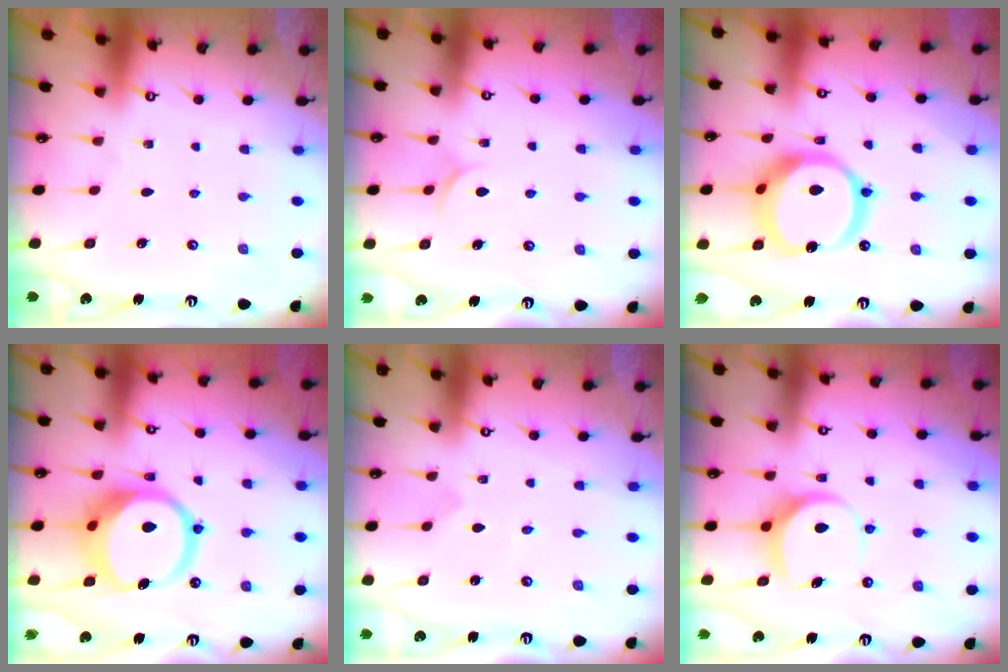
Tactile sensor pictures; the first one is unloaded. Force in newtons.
{"total": 5.4, "press": 5.4, "slide": 0.6}
{"total": 16.3, "press": 16.2, "slide": 1.8}
{"total": 13.1, "press": 12.9, "slide": 1.9}
{"total": 0.0}
{"total": 7.9, "press": 7.9, "slide": 0.3}